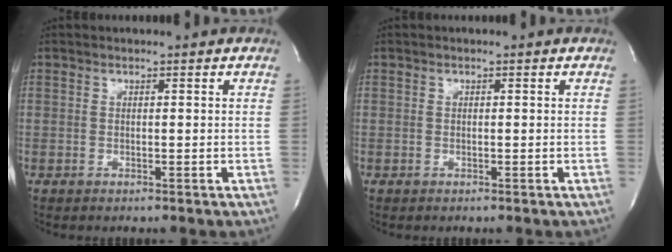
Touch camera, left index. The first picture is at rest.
{"total": 0.0}